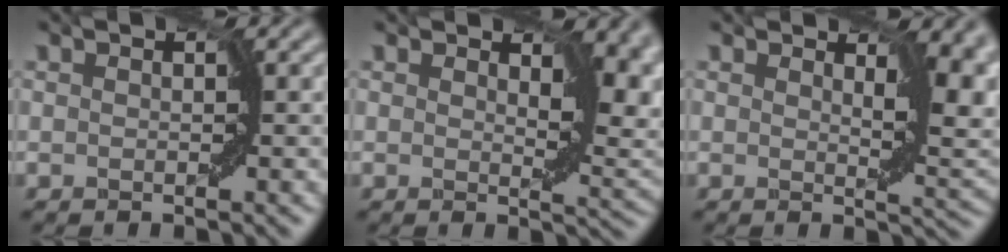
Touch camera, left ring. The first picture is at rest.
{"total": 7.1, "force": [1.6, 3.7, 5.9], "torque": [-0.078, -0.005, 0.021]}
{"total": 6.5, "force": [1.3, 3.3, 5.4], "torque": [-0.074, -0.007, 0.020]}